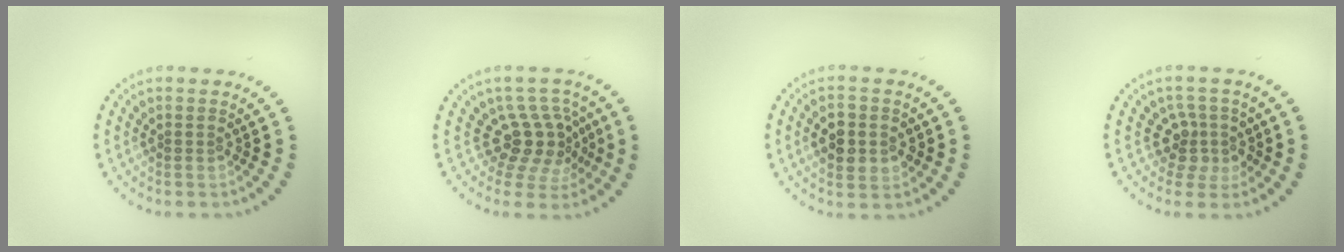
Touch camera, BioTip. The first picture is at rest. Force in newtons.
{"total": 3.9, "press": 2.8, "slide": 2.7}
{"total": 3.7, "press": 3.7, "slide": 0.3}
{"total": 2.6, "press": 2.0, "slide": 1.8}